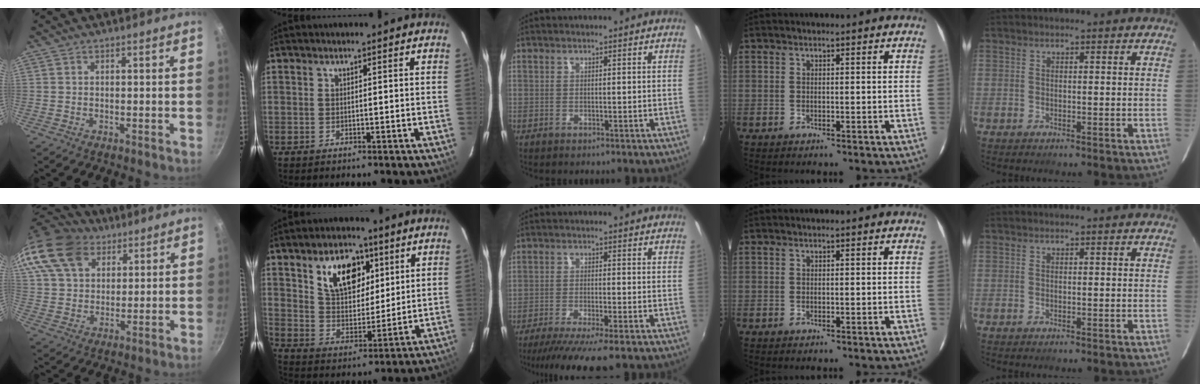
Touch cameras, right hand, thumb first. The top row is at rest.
{"thumb": {"total": 18.7, "force": [10.9, 12.5, 8.6], "torque": [-0.172, 0.004, 0.204]}, "index": {"total": 12.8, "force": [6.1, 7.5, 8.3], "torque": [-0.142, 0.015, 0.115]}, "middle": {"total": 9.7, "force": [-7.9, 0.2, 5.7], "torque": [-0.119, -0.032, -0.129]}}